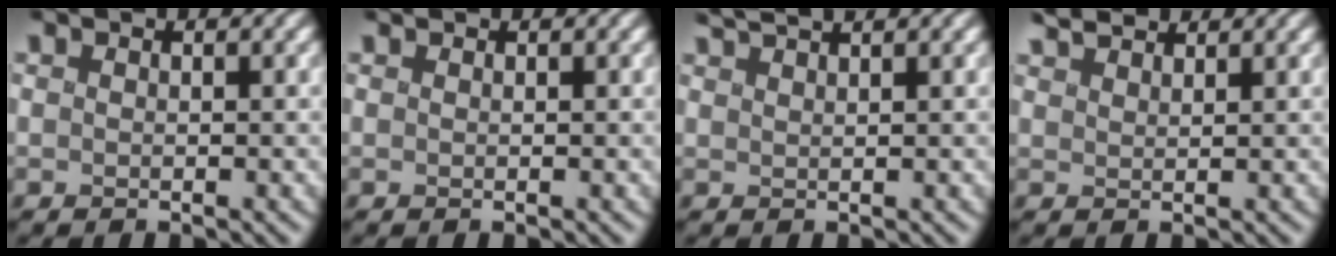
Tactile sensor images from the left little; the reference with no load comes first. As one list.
[{"total": 0.0}, {"total": 3.4, "force": [2.9, 0.5, 1.8], "torque": [-0.023, 0.022, 0.030]}, {"total": 3.7, "force": [3.4, 0.9, 1.3], "torque": [-0.015, 0.016, 0.037]}]